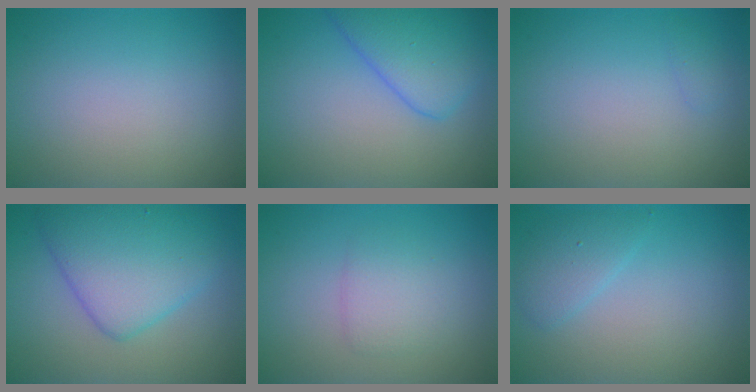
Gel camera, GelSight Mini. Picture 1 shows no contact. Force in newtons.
{"total": 4.9, "press": 4.9, "slide": 0.4}
{"total": 0.6, "press": 0.6, "slide": 0.0}
{"total": 6.7, "press": 6.7, "slide": 0.2}
{"total": 2.0, "press": 2.0, "slide": 0.1}
{"total": 1.9, "press": 1.9, "slide": 0.2}